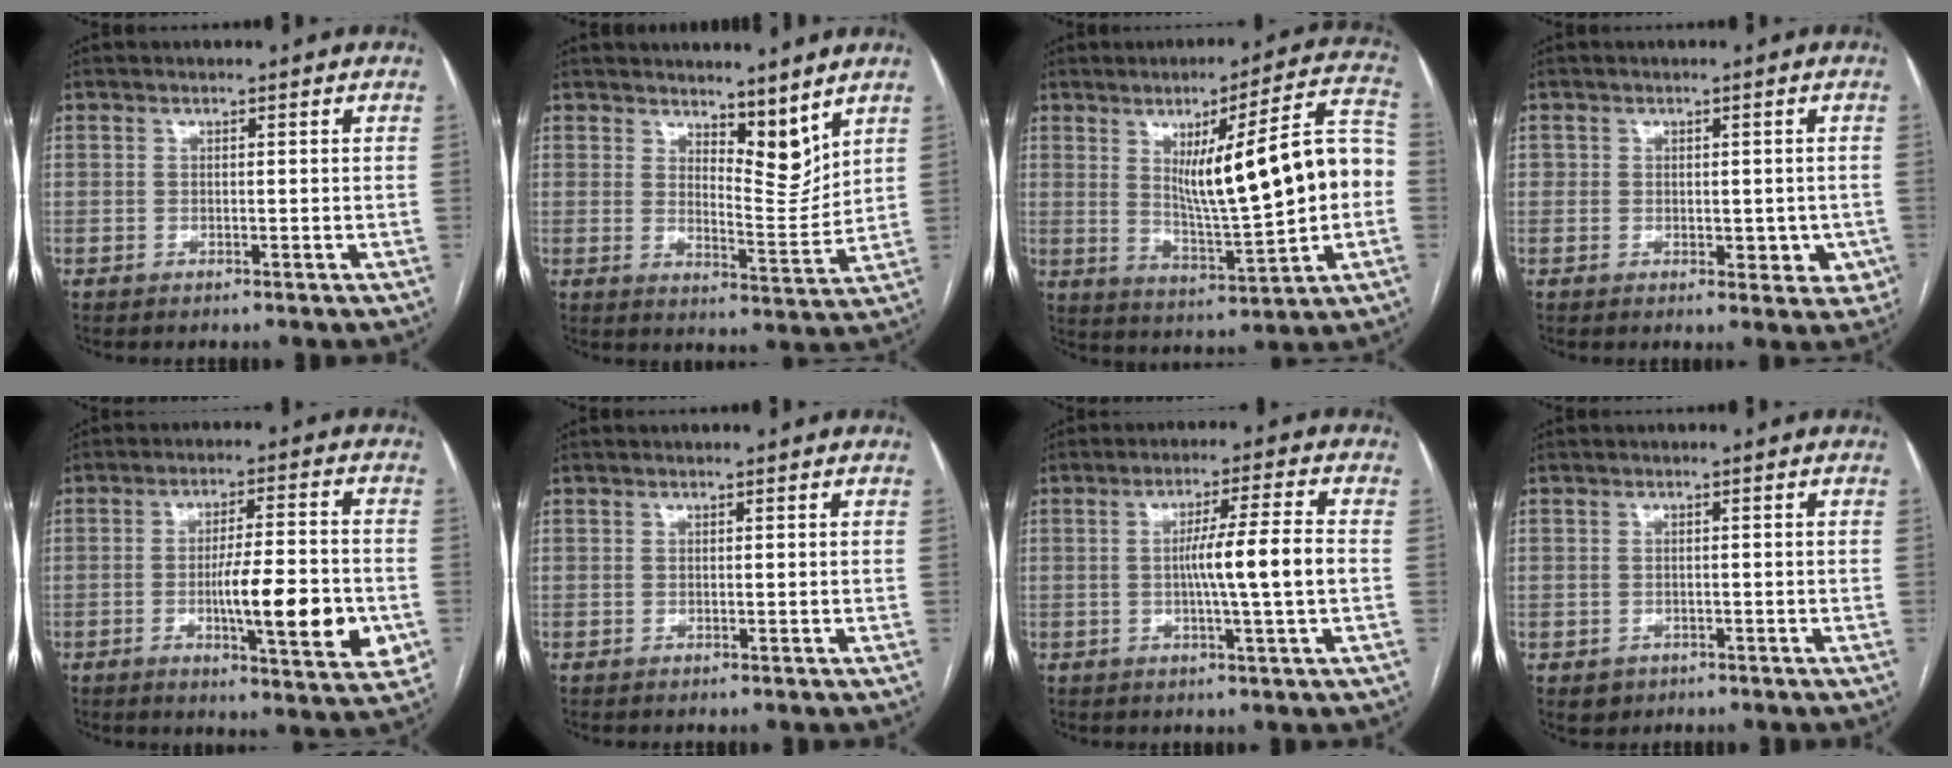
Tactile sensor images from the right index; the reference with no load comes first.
{"total": 6.7, "force": [5.2, 2.1, 3.6], "torque": [-0.051, -0.014, 0.090]}
{"total": 17.5, "force": [1.0, 1.7, 17.3], "torque": [-0.254, 0.017, 0.023]}
{"total": 5.0, "force": [-0.7, 3.8, 3.2], "torque": [-0.013, 0.007, -0.001]}
{"total": 14.0, "force": [-3.2, 2.3, 13.4], "torque": [-0.193, -0.006, -0.045]}
{"total": 0.0}
{"total": 8.1, "force": [-0.7, -0.9, 8.0], "torque": [-0.132, 0.005, -0.011]}
{"total": 2.6, "force": [-1.2, 2.3, 0.3], "torque": [0.000, 0.007, -0.012]}